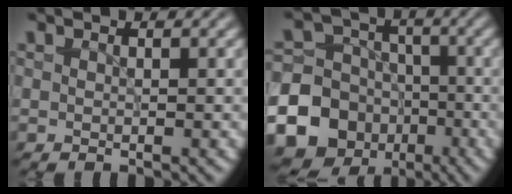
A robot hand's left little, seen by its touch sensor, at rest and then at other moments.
{"total": 15.8, "force": [-6.1, 14.0, 4.2], "torque": [-0.118, -0.048, -0.119]}